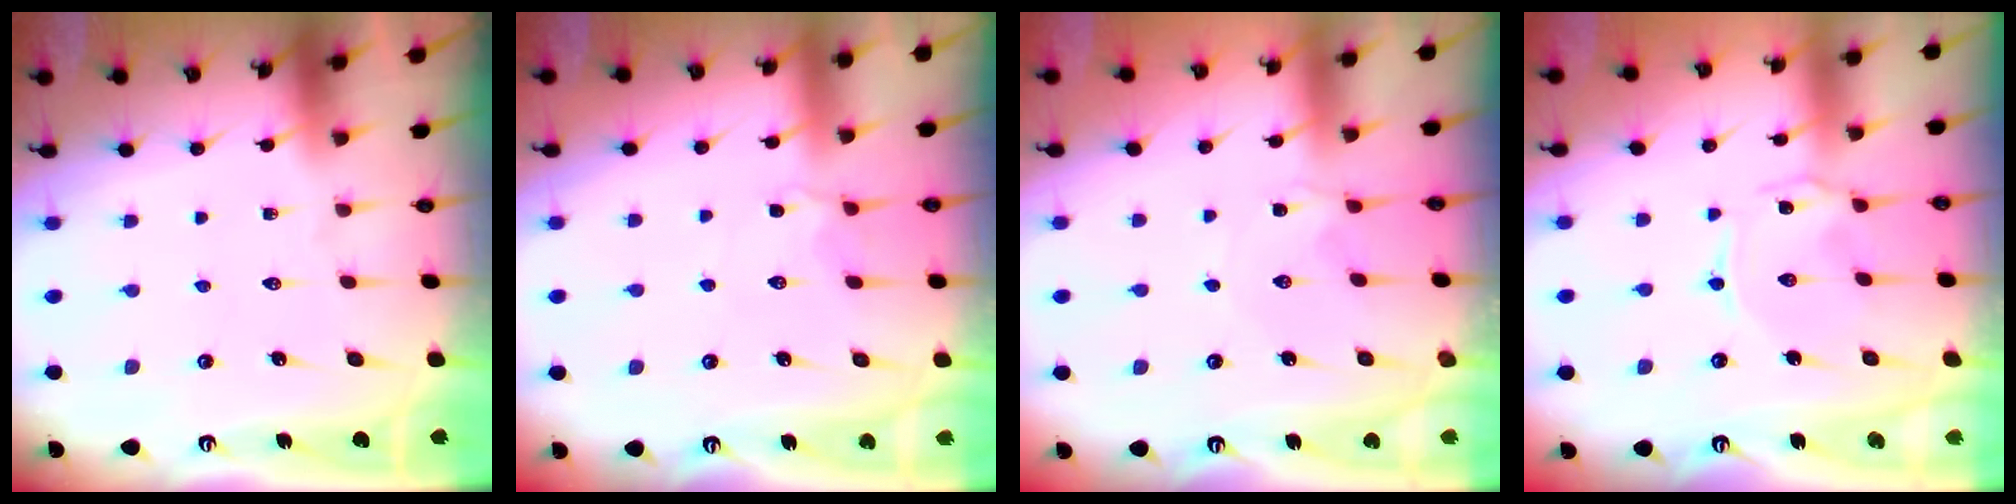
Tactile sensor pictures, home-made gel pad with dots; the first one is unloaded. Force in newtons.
{"total": 3.1, "press": 3.0, "slide": 0.7}
{"total": 1.4, "press": 1.3, "slide": 0.4}
{"total": 0.9, "press": 0.8, "slide": 0.2}